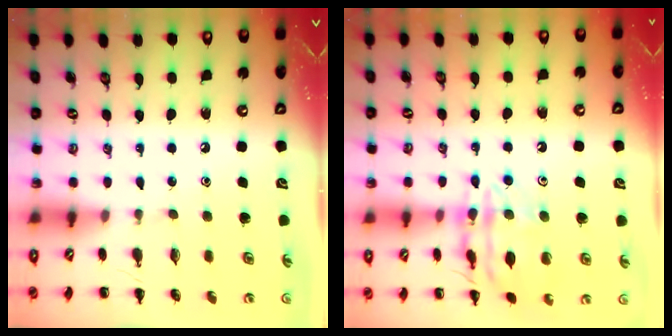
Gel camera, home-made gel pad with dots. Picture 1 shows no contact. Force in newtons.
{"total": 13.8, "press": 13.8, "slide": 1.2}